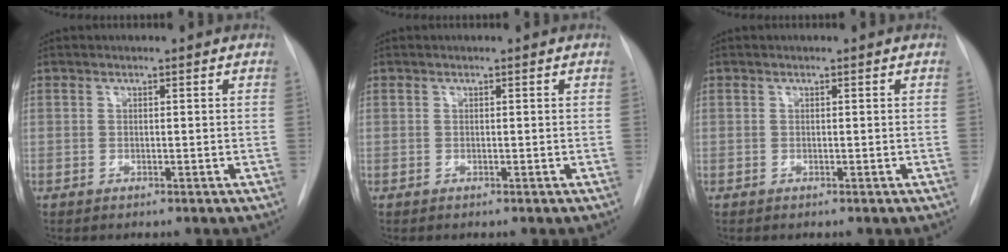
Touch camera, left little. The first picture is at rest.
{"total": 0.0}
{"total": 0.0}